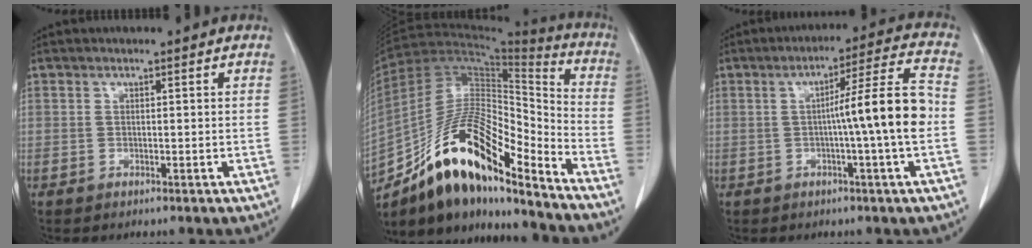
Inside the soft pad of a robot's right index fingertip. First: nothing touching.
{"total": 19.7, "force": [-13.8, 5.2, 13.0], "torque": [-0.240, 0.024, -0.244]}
{"total": 10.5, "force": [-1.2, -1.5, 10.3], "torque": [-0.159, 0.010, -0.020]}